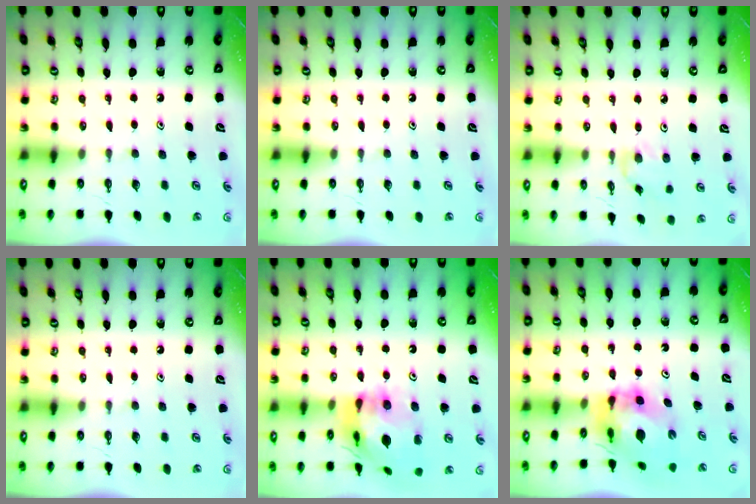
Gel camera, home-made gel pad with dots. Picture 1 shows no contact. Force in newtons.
{"total": 0.0}
{"total": 1.4, "press": 1.4, "slide": 0.3}
{"total": 0.0}
{"total": 15.1, "press": 15.0, "slide": 1.8}
{"total": 8.7, "press": 8.7, "slide": 0.9}